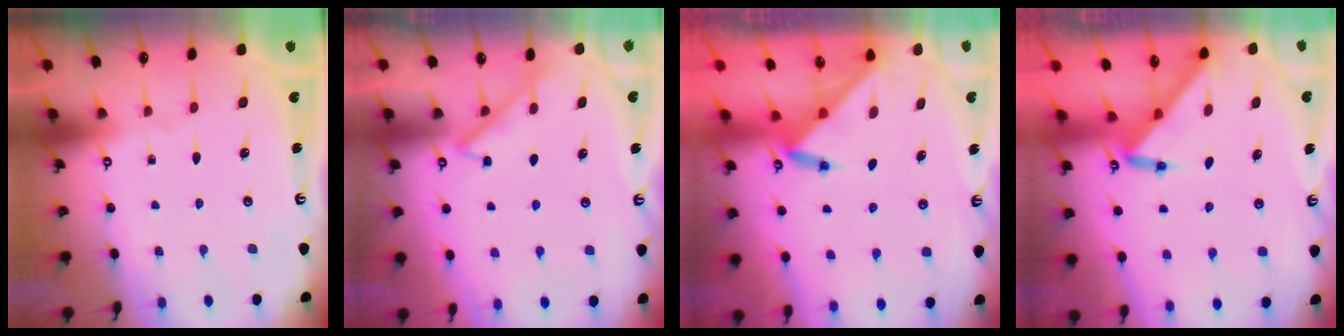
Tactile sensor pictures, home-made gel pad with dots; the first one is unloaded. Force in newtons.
{"total": 3.4, "press": 3.4, "slide": 0.5}
{"total": 3.6, "press": 3.6, "slide": 0.3}
{"total": 3.0, "press": 3.0, "slide": 0.3}